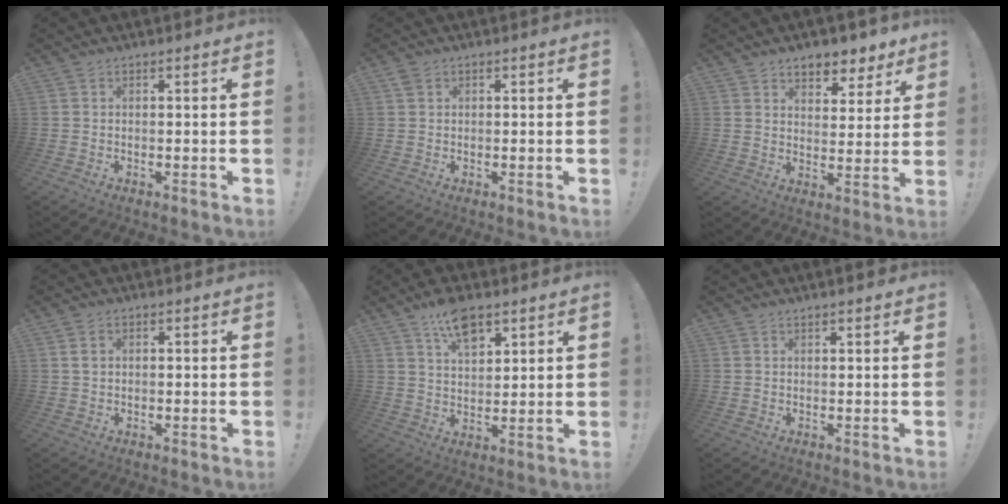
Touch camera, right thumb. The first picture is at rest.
{"total": 1.6, "force": [0.7, 1.2, 0.7], "torque": [-0.008, 0.001, 0.012]}
{"total": 7.4, "force": [5.9, 4.0, 1.8], "torque": [-0.012, -0.051, 0.109]}
{"total": 1.7, "force": [0.9, 1.2, 0.9], "torque": [-0.011, 0.003, 0.014]}
{"total": 10.0, "force": [6.2, 4.8, 6.2], "torque": [-0.096, -0.027, 0.112]}
{"total": 0.9, "force": [0.8, 0.1, 0.4], "torque": [-0.003, -0.002, 0.015]}